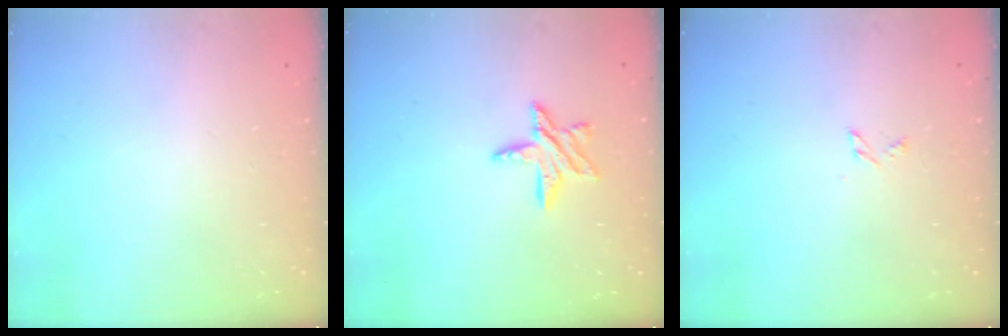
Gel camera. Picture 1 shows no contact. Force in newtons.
{"total": 8.1, "press": 8.1, "slide": 0.3}
{"total": 2.4, "press": 2.3, "slide": 0.3}